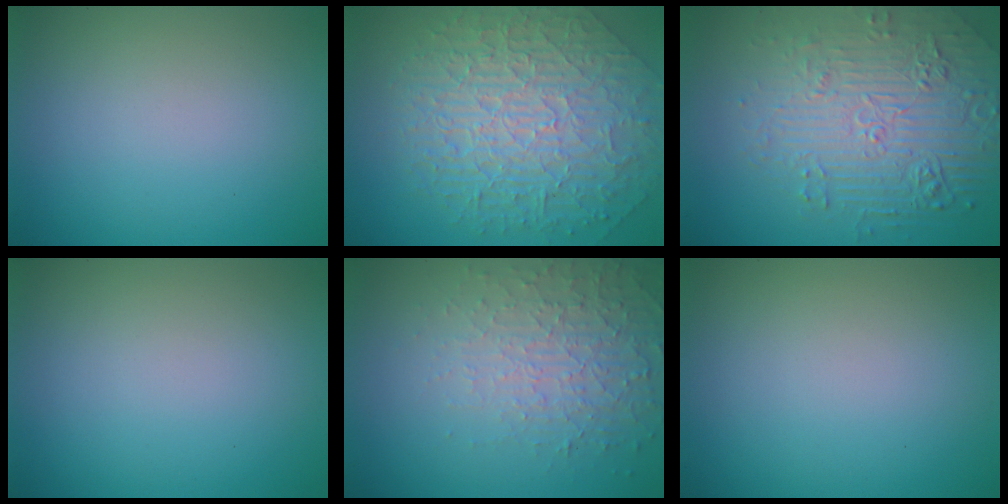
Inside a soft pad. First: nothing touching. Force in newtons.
{"total": 10.0, "press": 6.7, "slide": 7.5}
{"total": 7.3, "press": 5.4, "slide": 4.8}
{"total": 0.0}
{"total": 5.1, "press": 3.4, "slide": 3.8}
{"total": 0.0}